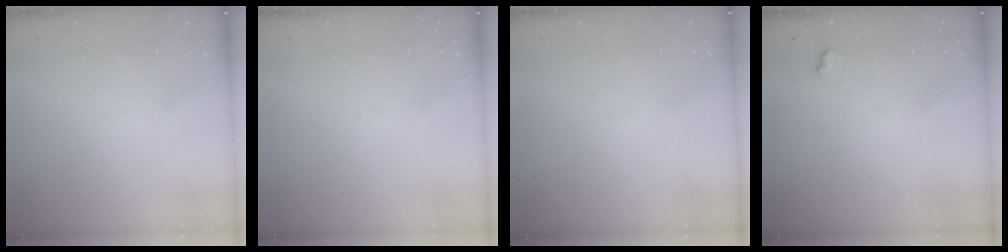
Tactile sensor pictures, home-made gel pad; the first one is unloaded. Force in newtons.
{"total": 0.0}
{"total": 1.0, "press": 0.9, "slide": 0.1}
{"total": 4.4, "press": 4.4, "slide": 0.6}